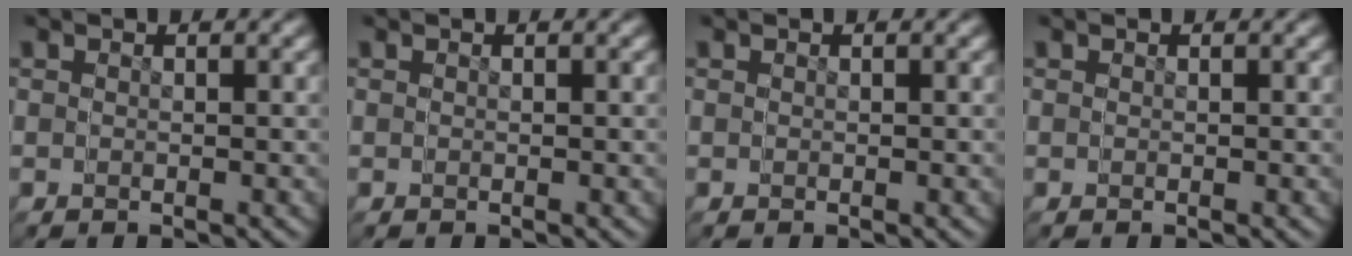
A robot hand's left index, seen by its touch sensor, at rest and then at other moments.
{"total": 0.0}
{"total": 0.0}
{"total": 0.0}